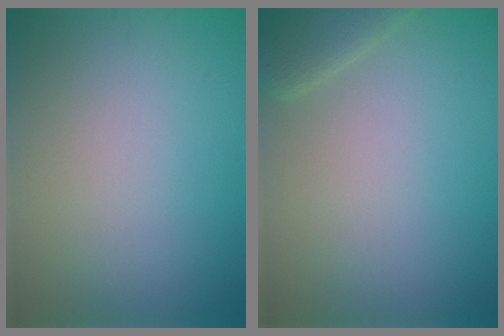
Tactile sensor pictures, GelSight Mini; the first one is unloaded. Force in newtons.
{"total": 2.5, "press": 2.5, "slide": 0.1}